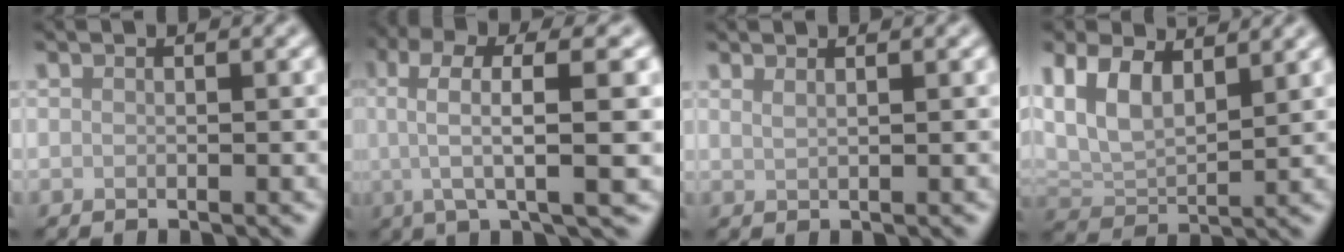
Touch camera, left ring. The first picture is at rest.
{"total": 7.0, "force": [1.2, 1.7, 6.7], "torque": [-0.108, 0.015, 0.011]}
{"total": 1.2, "force": [0.9, 0.5, 0.7], "torque": [-0.005, -0.003, 0.009]}
{"total": 6.8, "force": [3.2, 3.9, 4.5], "torque": [-0.098, 0.004, 0.058]}